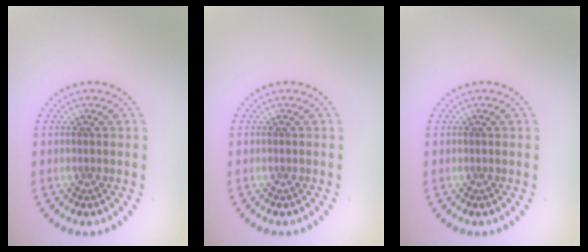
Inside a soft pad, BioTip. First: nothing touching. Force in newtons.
{"total": 0.0}
{"total": 0.0}